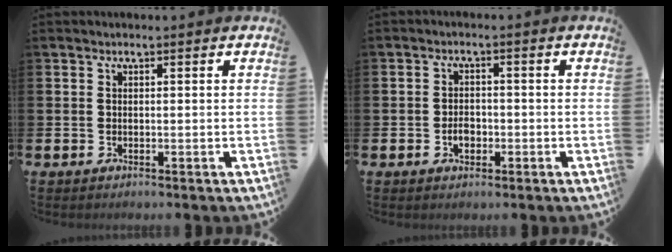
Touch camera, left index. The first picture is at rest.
{"total": 2.3, "force": [-0.8, 1.5, 1.6], "torque": [-0.021, -0.001, -0.017]}